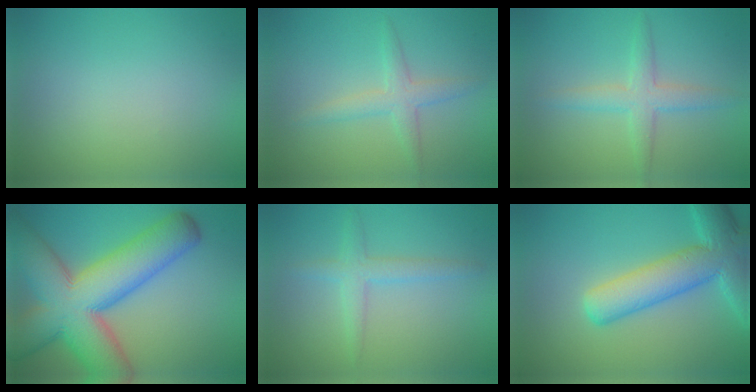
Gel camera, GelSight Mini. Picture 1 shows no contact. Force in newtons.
{"total": 2.5, "press": 2.5, "slide": 0.1}
{"total": 3.1, "press": 3.1, "slide": 0.0}
{"total": 14.8, "press": 14.7, "slide": 0.7}
{"total": 2.3, "press": 2.3, "slide": 0.1}
{"total": 8.1, "press": 8.1, "slide": 0.5}